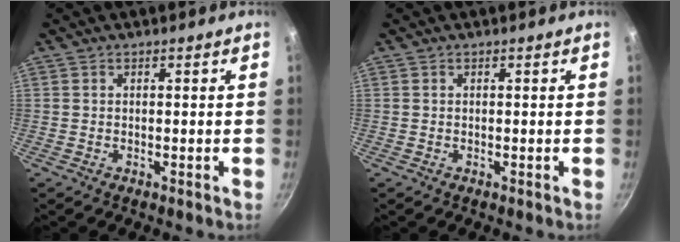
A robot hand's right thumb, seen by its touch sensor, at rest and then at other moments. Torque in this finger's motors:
{"motor_torque": [-0.42, -0.42, 0.05, 0.43, 0.02]}